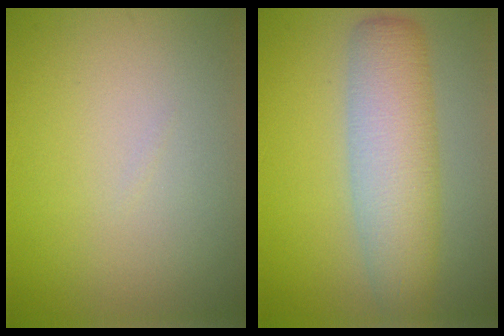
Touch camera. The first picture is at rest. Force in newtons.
{"total": 6.1, "press": 6.1, "slide": 0.3}